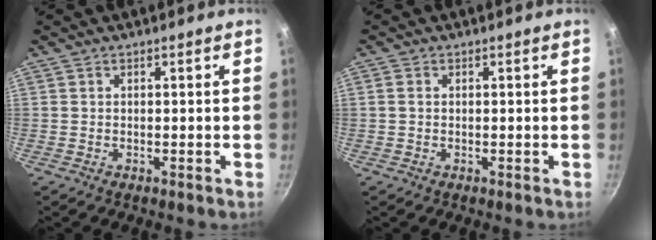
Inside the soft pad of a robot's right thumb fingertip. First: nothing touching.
{"total": 1.1, "force": [0.1, 0.8, 0.6], "torque": [-0.012, 0.004, 0.000]}